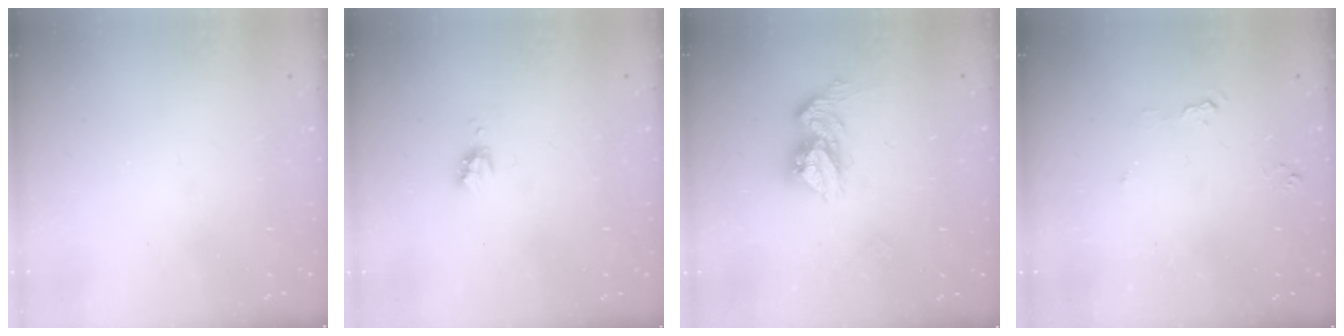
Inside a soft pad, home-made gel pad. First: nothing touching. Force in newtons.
{"total": 3.7, "press": 3.7, "slide": 0.4}
{"total": 10.7, "press": 10.6, "slide": 1.0}
{"total": 5.4, "press": 5.4, "slide": 0.6}